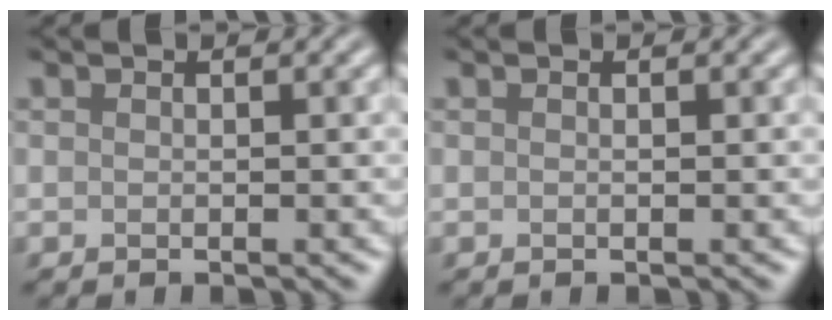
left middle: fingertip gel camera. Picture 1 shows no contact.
{"total": 0.0}